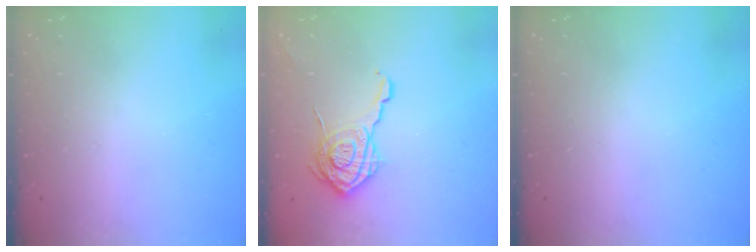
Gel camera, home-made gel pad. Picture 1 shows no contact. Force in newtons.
{"total": 18.1, "press": 18.1, "slide": 0.8}
{"total": 0.0}